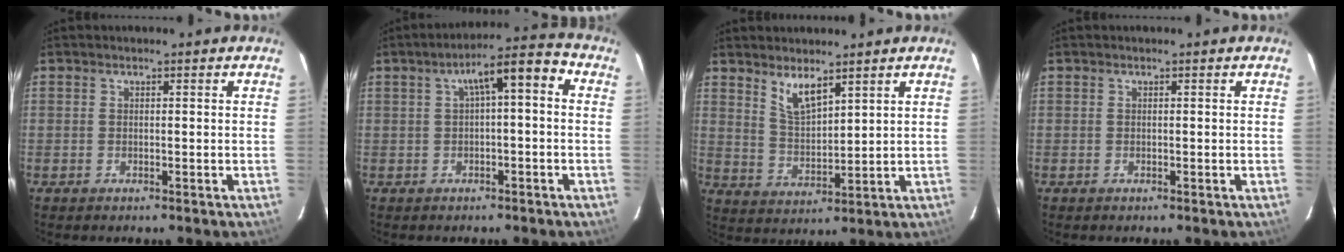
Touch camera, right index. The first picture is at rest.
{"total": 7.8, "force": [0.9, 2.2, 7.4], "torque": [-0.118, 0.039, 0.023]}
{"total": 6.2, "force": [4.4, 1.8, 4.0], "torque": [-0.074, -0.005, 0.090]}
{"total": 0.0}